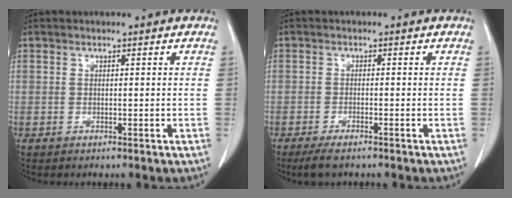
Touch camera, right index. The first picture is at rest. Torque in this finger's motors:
{"motor_torque": [0.27, -0.24, 0.12, 0.04]}